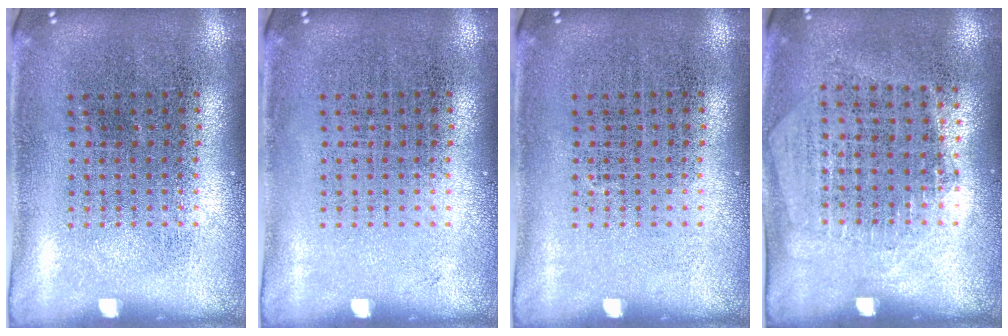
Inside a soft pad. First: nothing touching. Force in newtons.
{"total": 0.0}
{"total": 0.0}
{"total": 1.3, "press": 1.1, "slide": 0.7}